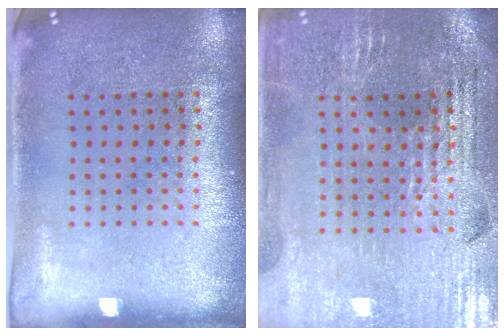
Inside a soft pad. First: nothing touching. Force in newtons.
{"total": 2.9, "press": 2.8, "slide": 0.5}